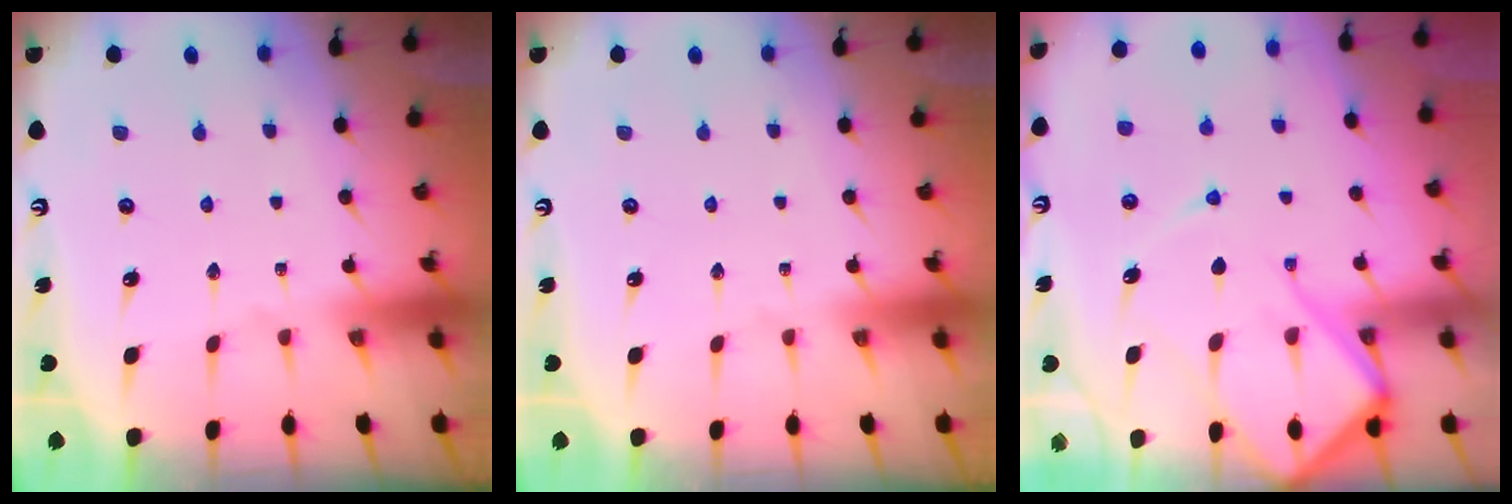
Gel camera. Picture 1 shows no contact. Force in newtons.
{"total": 0.0}
{"total": 13.4, "press": 13.3, "slide": 1.5}